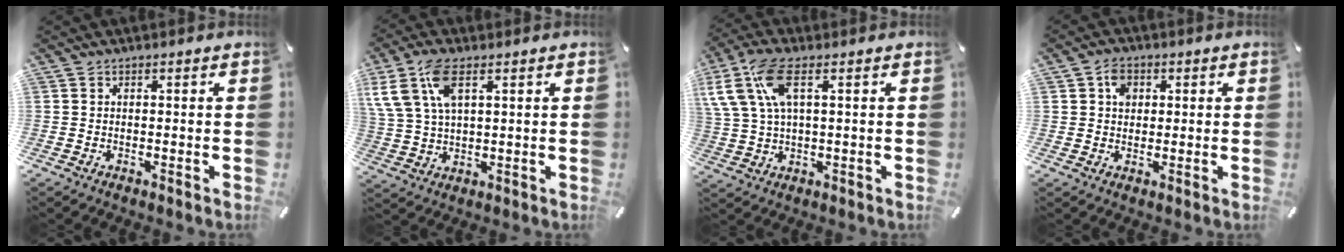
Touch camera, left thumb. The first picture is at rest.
{"total": 10.3, "force": [4.6, 5.0, 7.7], "torque": [-0.177, 0.000, 0.085]}
{"total": 11.8, "force": [4.1, 5.3, 9.8], "torque": [-0.218, -0.002, 0.076]}
{"total": 3.9, "force": [1.0, 3.2, 2.0], "torque": [-0.019, 0.000, 0.010]}